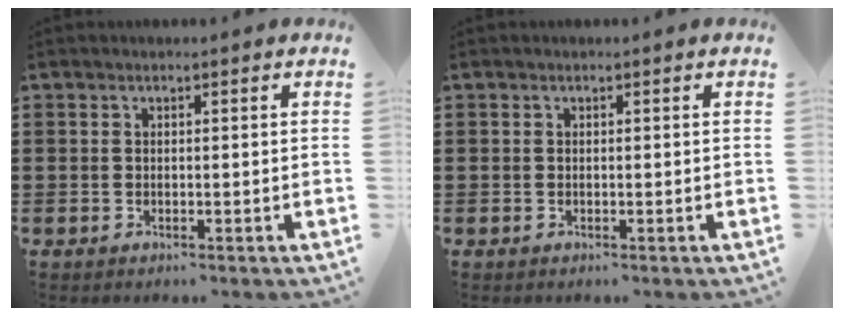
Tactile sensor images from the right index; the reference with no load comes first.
{"total": 0.0}